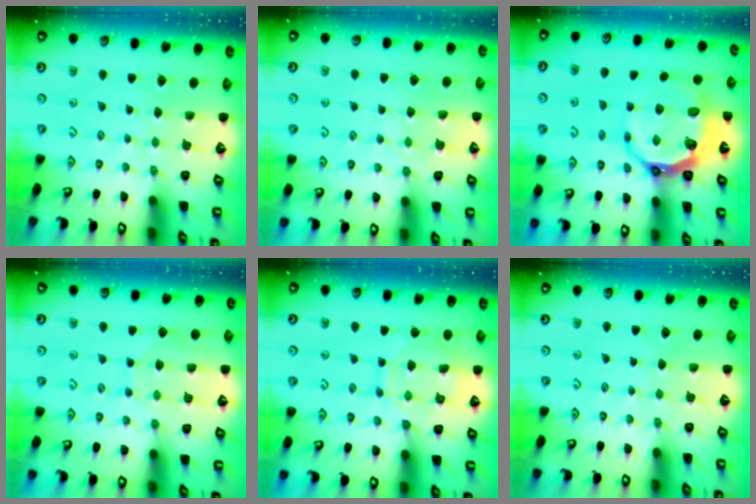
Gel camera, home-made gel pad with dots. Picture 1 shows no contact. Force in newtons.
{"total": 3.8, "press": 3.8, "slide": 0.5}
{"total": 8.7, "press": 7.7, "slide": 4.1}
{"total": 7.0, "press": 7.0, "slide": 0.5}
{"total": 12.1, "press": 12.0, "slide": 0.9}
{"total": 0.0}